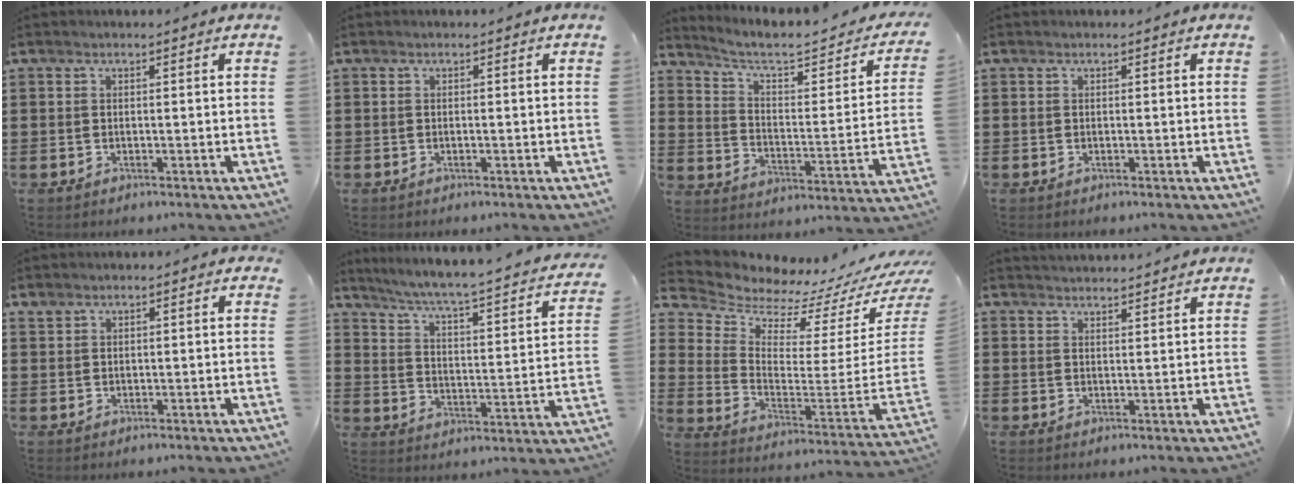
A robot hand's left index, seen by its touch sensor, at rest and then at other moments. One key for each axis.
{"total": 0.0}
{"total": 4.9, "fx": 3.6, "fy": 1.2, "fz": 3.0, "tx": -0.078, "ty": -0.028, "tz": 0.053}
{"total": 0.0}
{"total": 1.8, "fx": 1.5, "fy": 0.8, "fz": 0.4, "tx": -0.012, "ty": 0.003, "tz": 0.030}
{"total": 3.4, "fx": 2.5, "fy": -0.2, "fz": 2.3, "tx": -0.060, "ty": -0.034, "tz": 0.029}
{"total": 3.4, "fx": 3.3, "fy": 0.5, "fz": 0.3, "tx": -0.027, "ty": -0.067, "tz": 0.047}
{"total": 2.5, "fx": 2.4, "fy": -0.2, "fz": -0.3, "tx": 0.000, "ty": -0.007, "tz": 0.047}